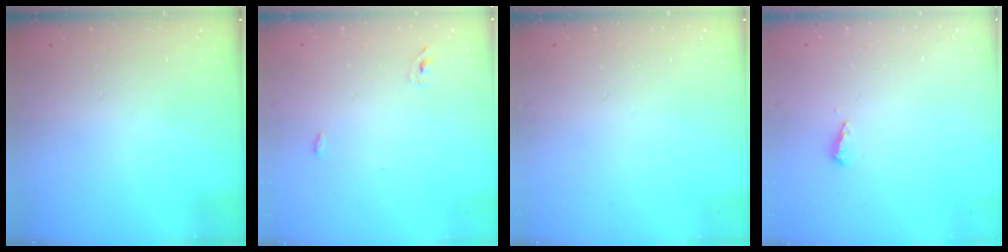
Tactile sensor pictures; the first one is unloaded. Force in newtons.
{"total": 2.9, "press": 2.7, "slide": 1.0}
{"total": 0.0}
{"total": 3.6, "press": 3.6, "slide": 0.4}